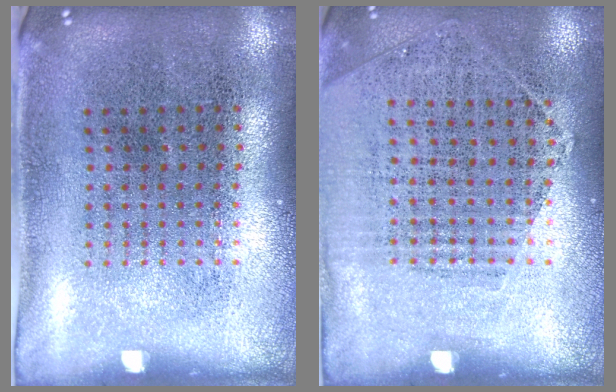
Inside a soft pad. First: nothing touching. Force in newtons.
{"total": 1.1, "press": 1.0, "slide": 0.6}